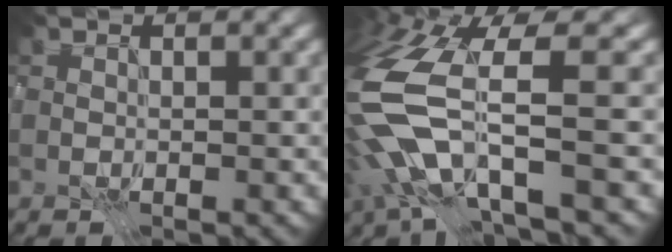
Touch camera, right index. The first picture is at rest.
{"total": 10.0, "force": [-3.5, 3.8, 8.5], "torque": [-0.204, -0.013, -0.077]}